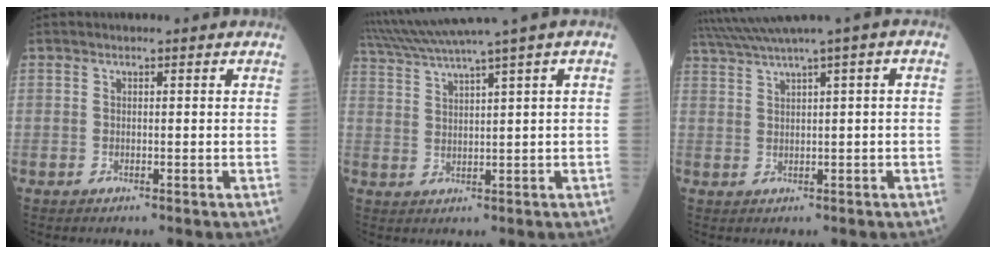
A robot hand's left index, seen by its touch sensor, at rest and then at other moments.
{"total": 8.5, "force": [6.7, -2.4, 4.7], "torque": [-0.085, 0.021, 0.121]}
{"total": 5.9, "force": [3.8, -1.2, 4.4], "torque": [-0.090, 0.024, 0.074]}